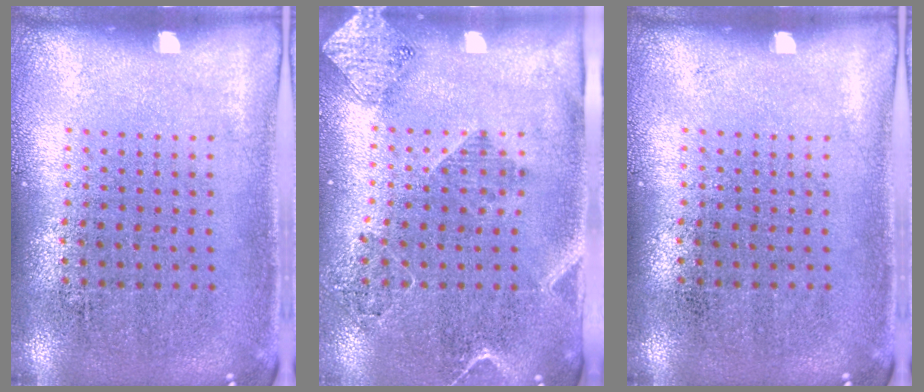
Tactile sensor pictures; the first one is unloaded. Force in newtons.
{"total": 1.8, "press": 1.7, "slide": 0.8}
{"total": 0.0}